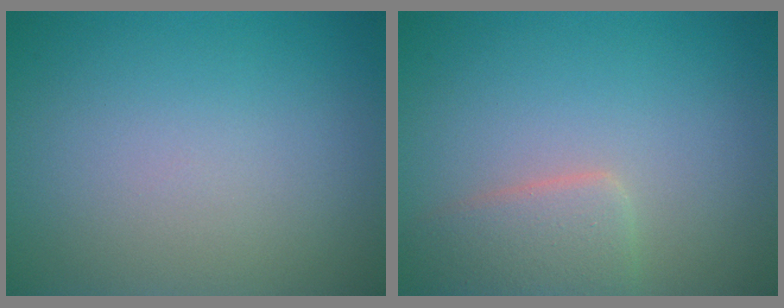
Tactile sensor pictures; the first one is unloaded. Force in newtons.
{"total": 2.9, "press": 2.9, "slide": 0.3}